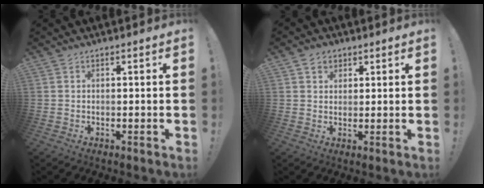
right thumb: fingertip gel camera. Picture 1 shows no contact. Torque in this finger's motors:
{"motor_torque": [0.11, 0.55, 0.12, -0.10, 0.00]}